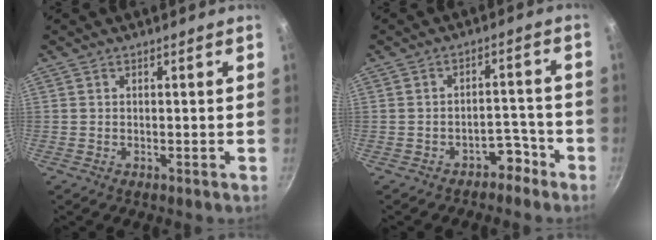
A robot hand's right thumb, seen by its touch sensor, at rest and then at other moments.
{"total": 4.7, "force": [-3.4, 2.8, 1.8], "torque": [0.008, 0.050, -0.035]}